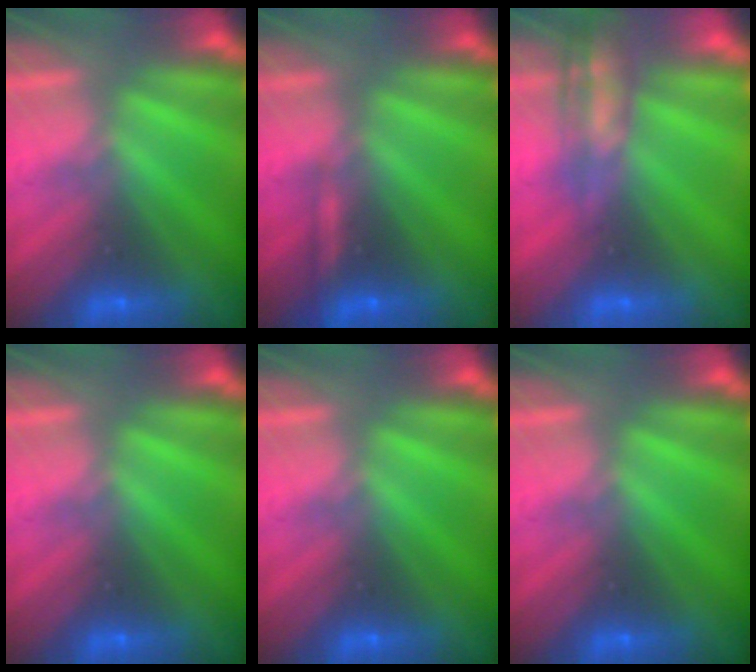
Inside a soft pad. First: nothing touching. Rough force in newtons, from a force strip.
{"total": 2.2}
{"total": 2.8}
{"total": 0.0}
{"total": 0.0}
{"total": 0.0}